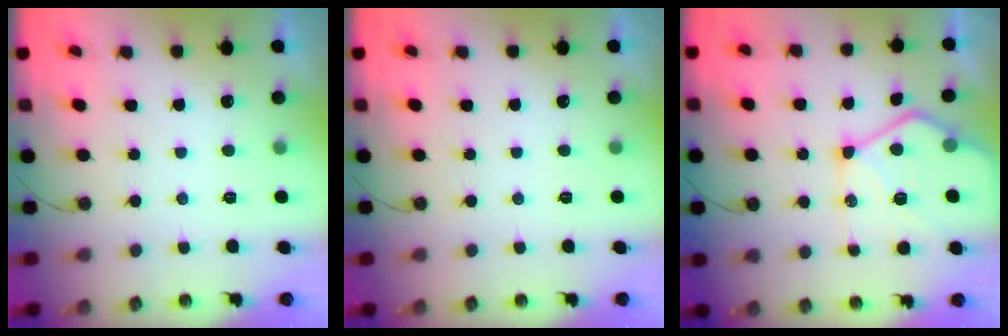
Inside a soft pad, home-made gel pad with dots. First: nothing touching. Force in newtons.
{"total": 0.0}
{"total": 15.5, "press": 15.4, "slide": 1.4}